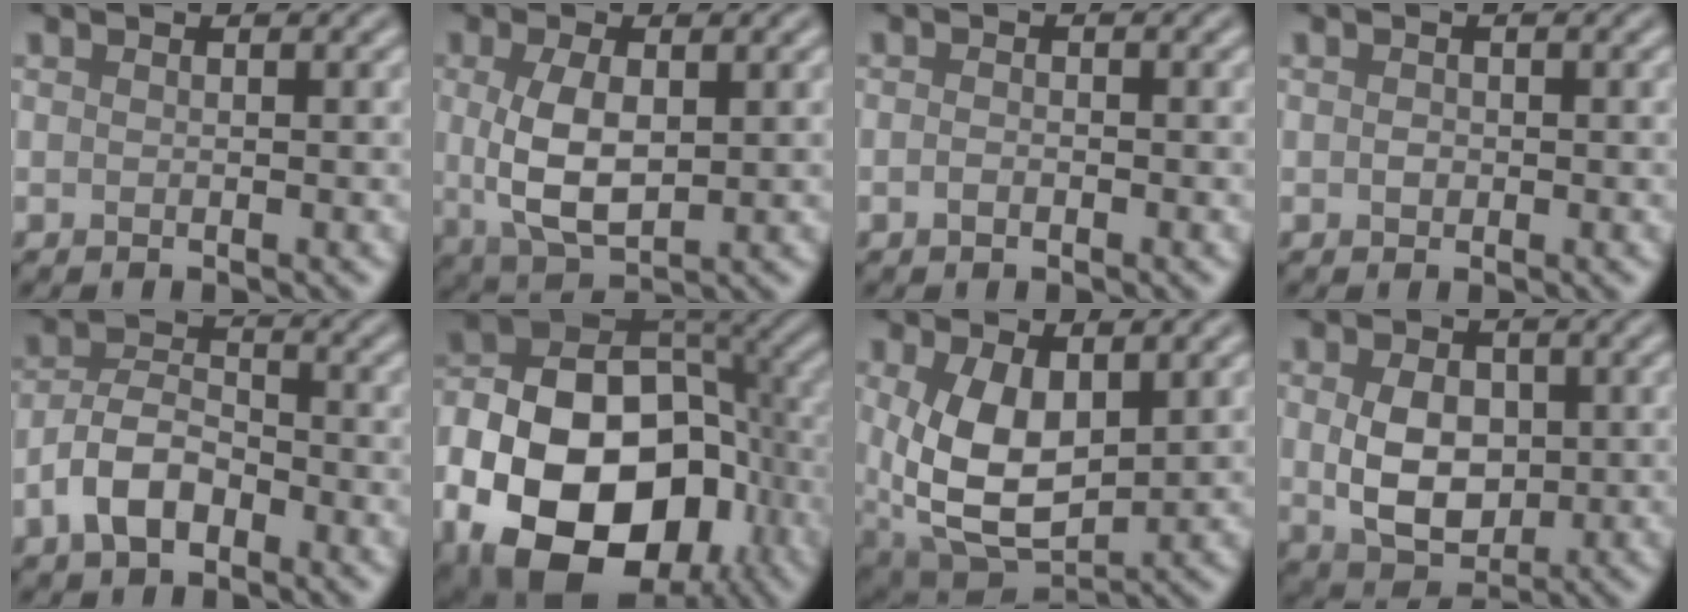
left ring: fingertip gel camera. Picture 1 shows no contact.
{"total": 5.4, "force": [0.3, 2.7, 4.6], "torque": [-0.102, -0.003, 0.012]}
{"total": 1.0, "force": [-0.4, 0.6, 0.7], "torque": [-0.014, -0.001, -0.011]}
{"total": 0.9, "force": [-0.1, 0.7, 0.5], "torque": [-0.009, -0.002, -0.004]}
{"total": 5.0, "force": [-2.5, 2.8, 3.3], "torque": [-0.059, 0.008, -0.054]}
{"total": 18.2, "force": [-6.9, 12.1, 11.8], "torque": [-0.200, -0.016, -0.118]}
{"total": 8.6, "force": [1.2, 5.1, 6.9], "torque": [-0.148, -0.012, 0.027]}
{"total": 6.0, "force": [0.1, 4.3, 4.2], "torque": [-0.083, -0.007, 0.008]}